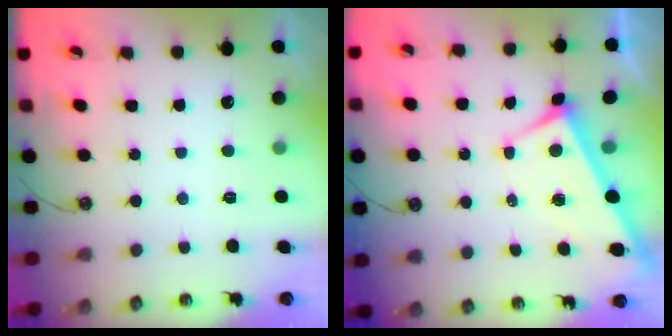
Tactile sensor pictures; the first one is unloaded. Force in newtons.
{"total": 3.7, "press": 3.6, "slide": 0.7}